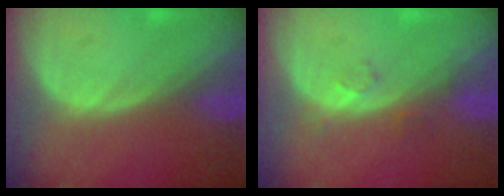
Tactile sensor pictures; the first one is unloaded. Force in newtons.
{"total": 1.7, "press": 1.7, "slide": 0.2}